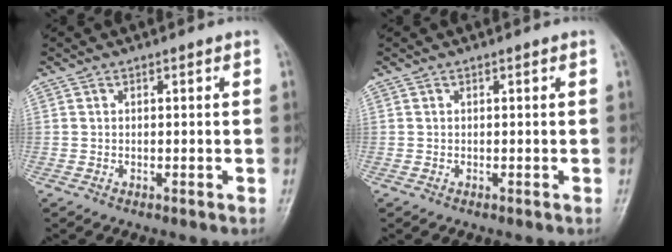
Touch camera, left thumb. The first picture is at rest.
{"total": 0.0}